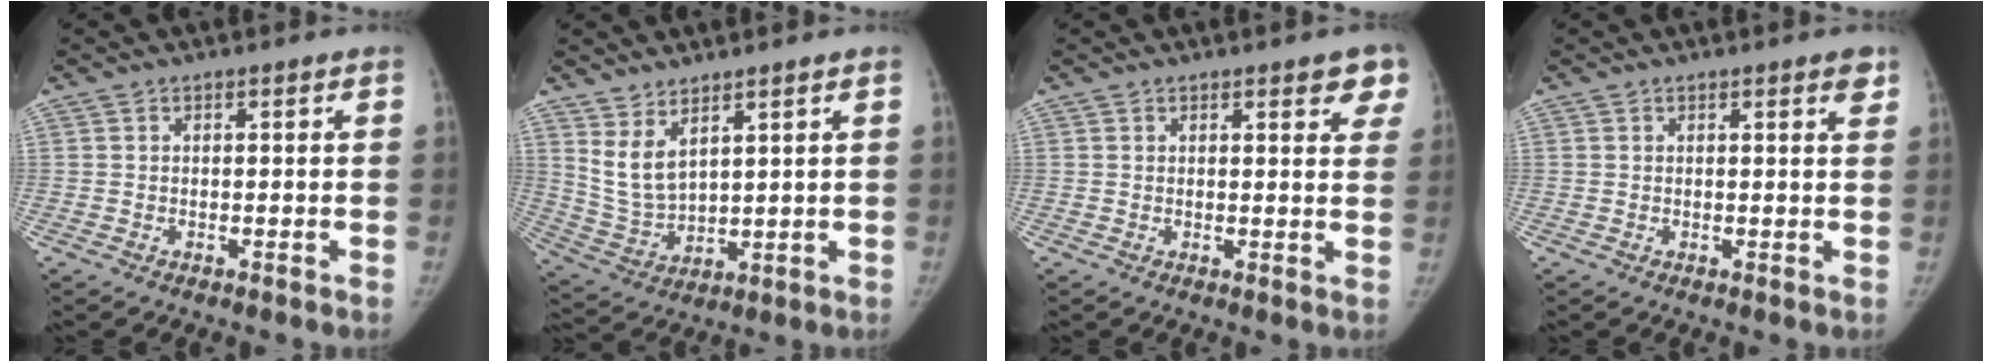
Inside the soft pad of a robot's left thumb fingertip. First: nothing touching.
{"total": 7.2, "force": [4.4, 2.9, 4.9], "torque": [-0.086, -0.035, 0.105]}
{"total": 5.3, "force": [3.2, 1.9, 3.8], "torque": [-0.014, -0.011, 0.032]}
{"total": 2.0, "force": [1.3, 0.4, 1.5], "torque": [-0.015, -0.006, 0.014]}